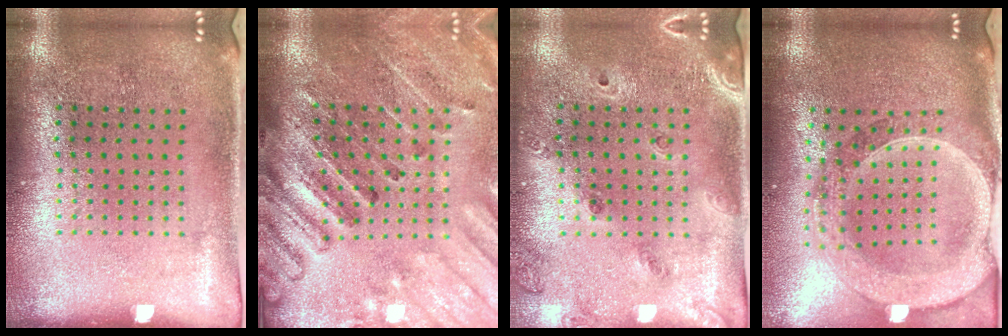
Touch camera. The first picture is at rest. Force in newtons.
{"total": 2.6, "press": 2.6, "slide": 0.2}
{"total": 1.4, "press": 1.3, "slide": 0.6}
{"total": 2.8, "press": 2.4, "slide": 1.4}